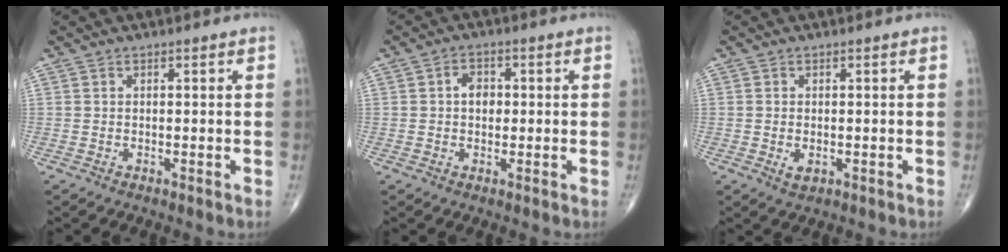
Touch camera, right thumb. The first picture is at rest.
{"total": 3.4, "force": [0.2, 2.6, 2.2], "torque": [-0.022, 0.008, -0.003]}
{"total": 2.0, "force": [-0.4, 1.2, 1.5], "torque": [-0.022, -0.001, -0.003]}